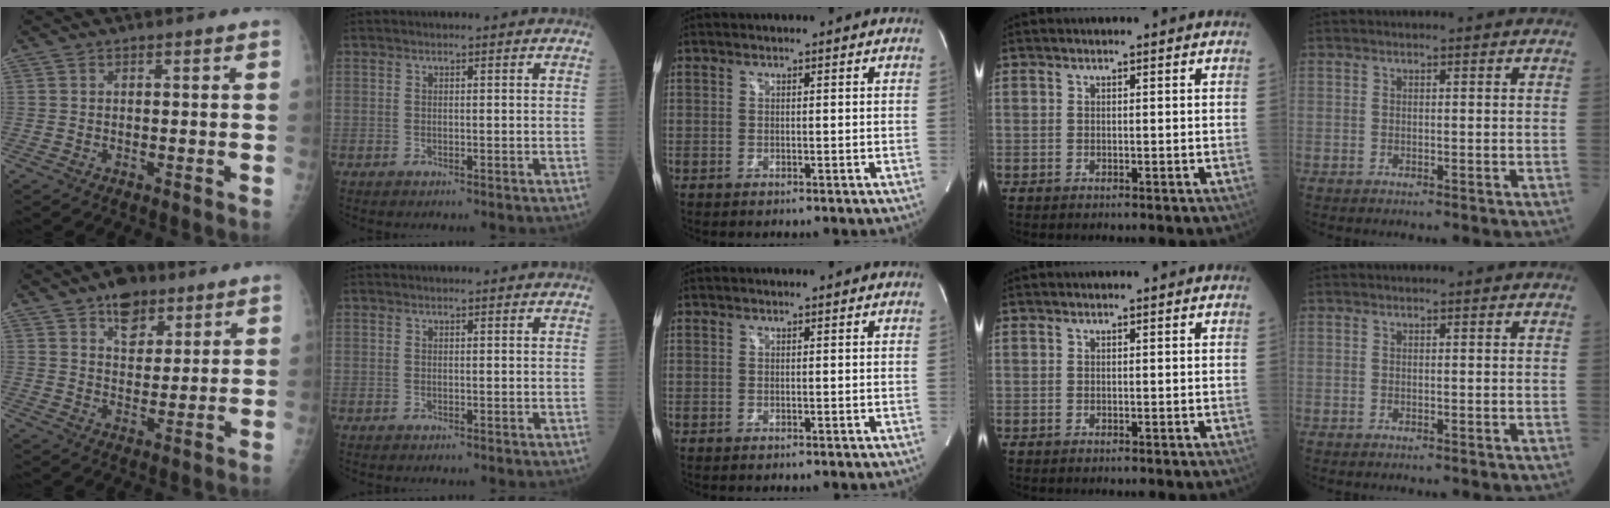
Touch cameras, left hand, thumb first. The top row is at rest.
{"thumb": {"total": 8.3, "force": [5.2, 4.9, 4.2], "torque": [-0.033, -0.026, 0.081]}}